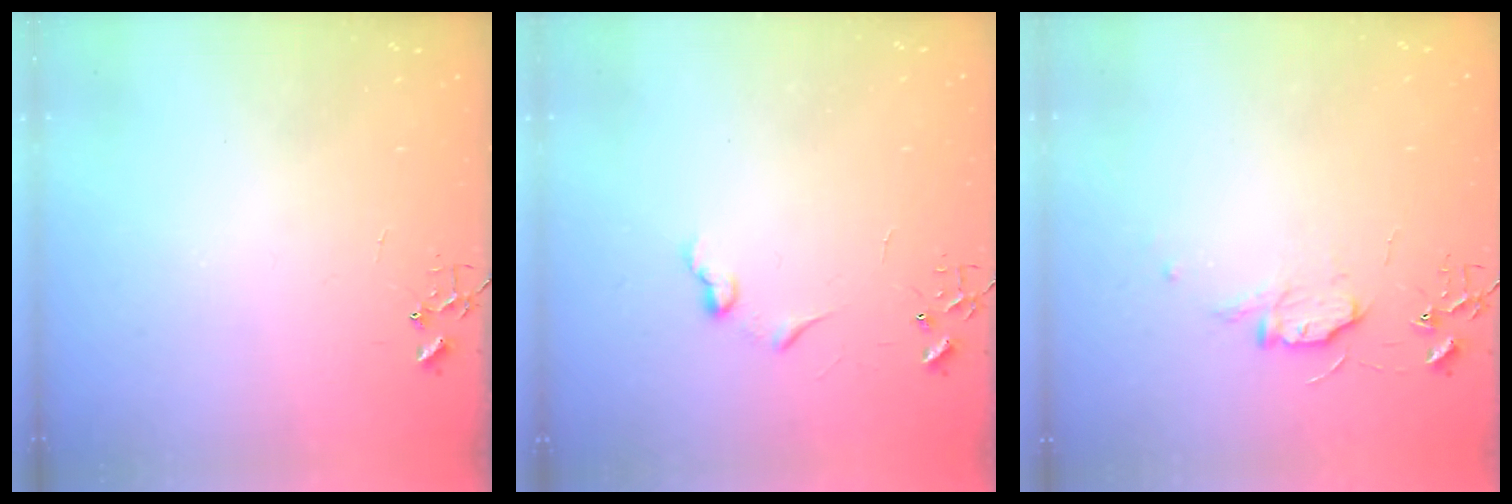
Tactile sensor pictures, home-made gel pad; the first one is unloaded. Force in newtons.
{"total": 6.3, "press": 6.3, "slide": 0.5}
{"total": 7.3, "press": 7.3, "slide": 0.7}